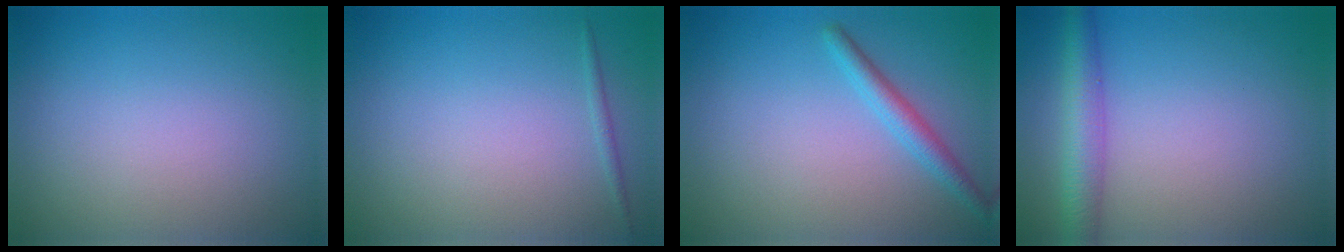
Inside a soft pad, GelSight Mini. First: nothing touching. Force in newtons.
{"total": 0.6, "press": 0.6, "slide": 0.1}
{"total": 2.1, "press": 2.1, "slide": 0.2}
{"total": 3.7, "press": 3.7, "slide": 0.2}